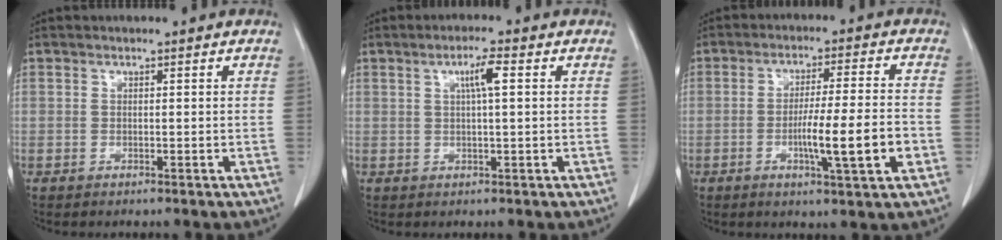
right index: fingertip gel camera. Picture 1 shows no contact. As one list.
[{"total": 3.5, "force": [1.0, 0.2, 3.3], "torque": [-0.059, 0.005, 0.017]}, {"total": 9.9, "force": [-2.8, 0.0, 9.5], "torque": [-0.158, -0.006, -0.047]}]